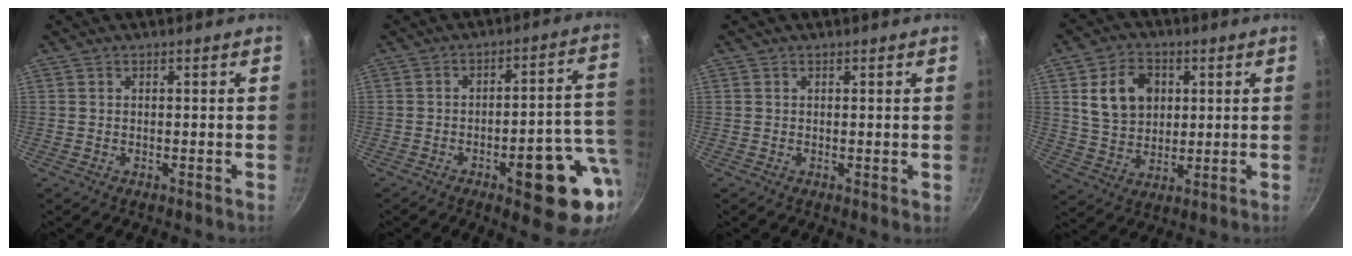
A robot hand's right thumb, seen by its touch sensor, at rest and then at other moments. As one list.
[{"total": 16.3, "force": [-5.4, 5.4, 14.4], "torque": [-0.142, 0.034, -0.070]}, {"total": 0.7, "force": [0.2, 0.2, 0.6], "torque": [-0.008, -0.002, 0.000]}, {"total": 11.7, "force": [3.1, 8.9, 7.0], "torque": [-0.099, -0.005, 0.054]}]